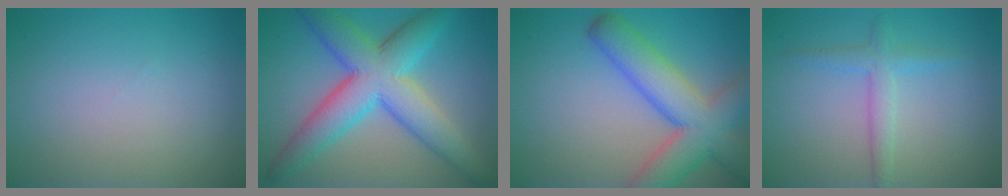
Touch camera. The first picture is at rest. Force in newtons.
{"total": 9.1, "press": 9.1, "slide": 0.1}
{"total": 8.4, "press": 8.4, "slide": 0.4}
{"total": 2.3, "press": 2.3, "slide": 0.1}